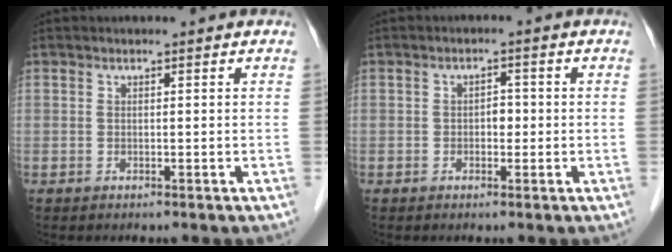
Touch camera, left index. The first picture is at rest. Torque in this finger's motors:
{"motor_torque": [-0.06, 0.03, 0.01, 0.00]}